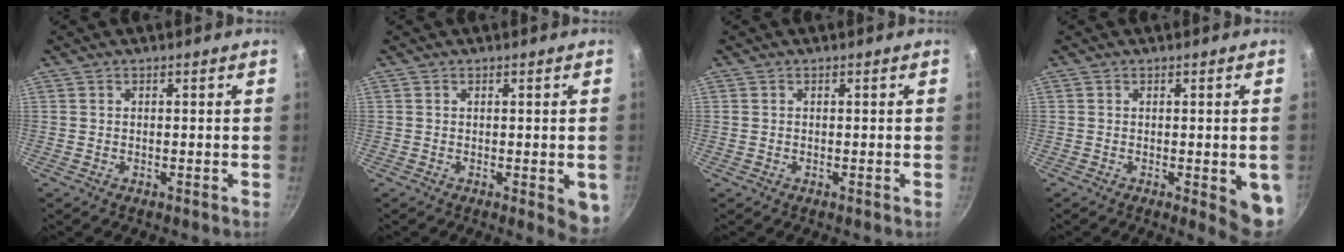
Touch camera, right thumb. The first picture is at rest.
{"total": 4.6, "force": [-0.8, 1.6, 4.2], "torque": [-0.037, -0.006, -0.009]}
{"total": 0.0}
{"total": 6.5, "force": [-1.2, 1.8, 6.2], "torque": [-0.059, -0.006, -0.012]}